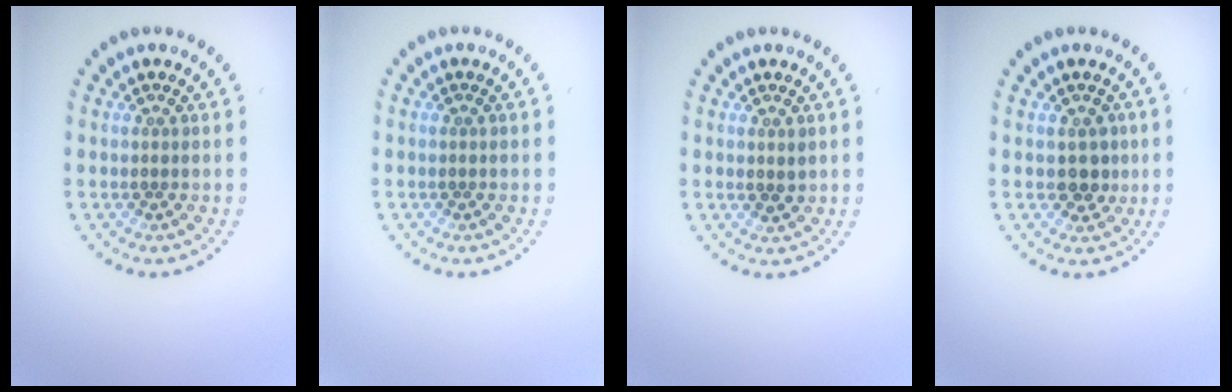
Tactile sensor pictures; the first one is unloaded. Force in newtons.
{"total": 0.0}
{"total": 0.7, "press": 0.7, "slide": 0.0}
{"total": 1.9, "press": 1.8, "slide": 0.7}